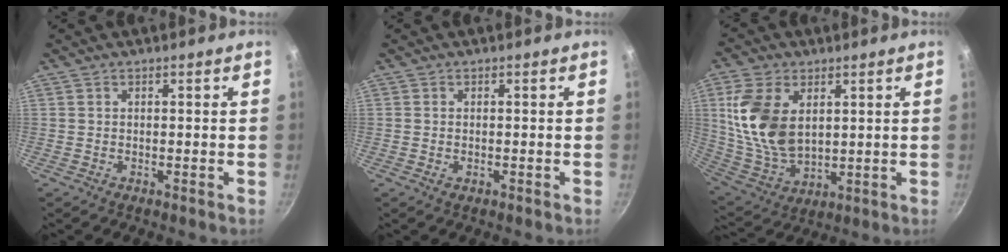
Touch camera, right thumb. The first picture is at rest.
{"total": 0.6, "force": [-0.2, 0.4, 0.4], "torque": [-0.007, 0.000, -0.003]}
{"total": 15.5, "force": [3.9, 9.7, 11.5], "torque": [-0.212, -0.023, 0.090]}